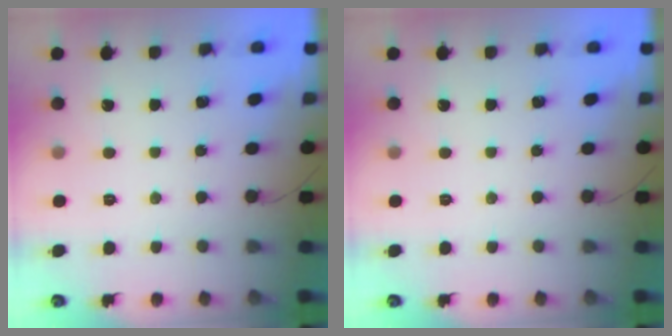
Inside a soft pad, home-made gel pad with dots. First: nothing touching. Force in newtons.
{"total": 0.0}